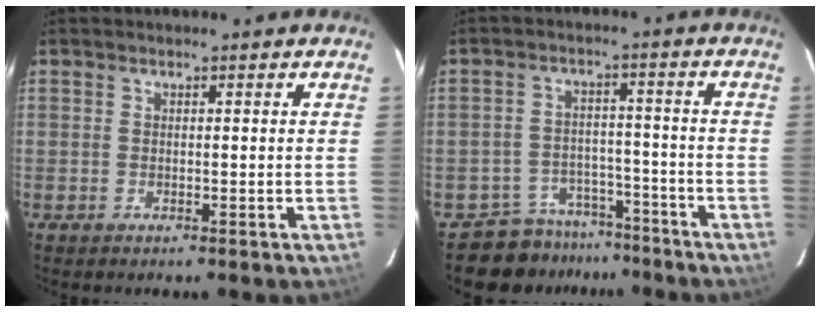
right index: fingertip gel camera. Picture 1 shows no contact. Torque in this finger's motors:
{"motor_torque": [0.39, -0.49, -0.07, -0.07]}